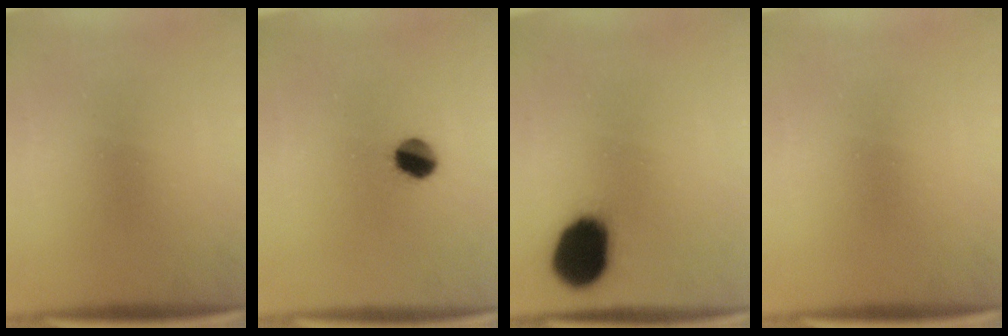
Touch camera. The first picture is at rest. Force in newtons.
{"total": 6.0}
{"total": 15.2}
{"total": 0.0}